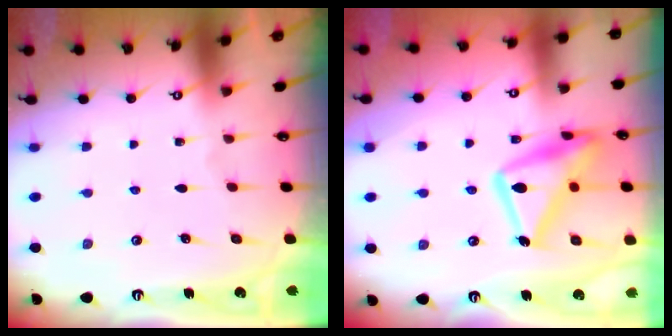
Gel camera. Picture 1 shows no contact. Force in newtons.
{"total": 19.6, "press": 19.6, "slide": 1.3}